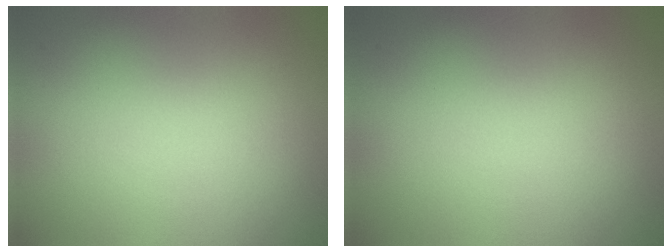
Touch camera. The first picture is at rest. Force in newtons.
{"total": 0.0}